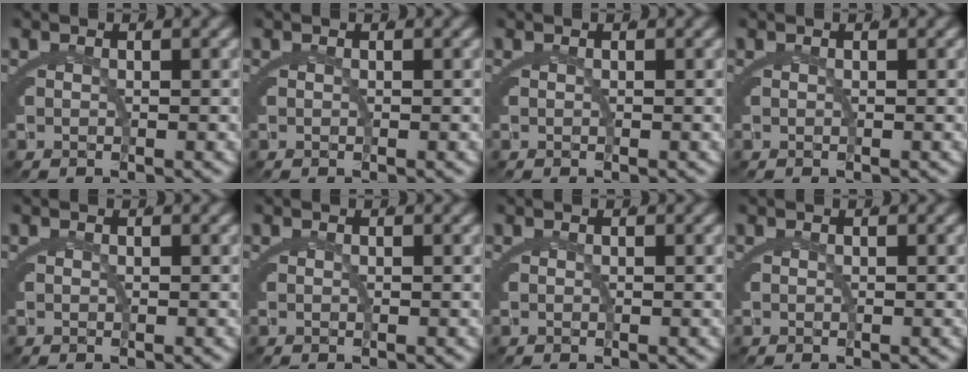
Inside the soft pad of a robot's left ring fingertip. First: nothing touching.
{"total": 0.0}
{"total": 0.0}
{"total": 0.0}
{"total": 0.0}
{"total": 0.0}
{"total": 0.0}
{"total": 0.0}